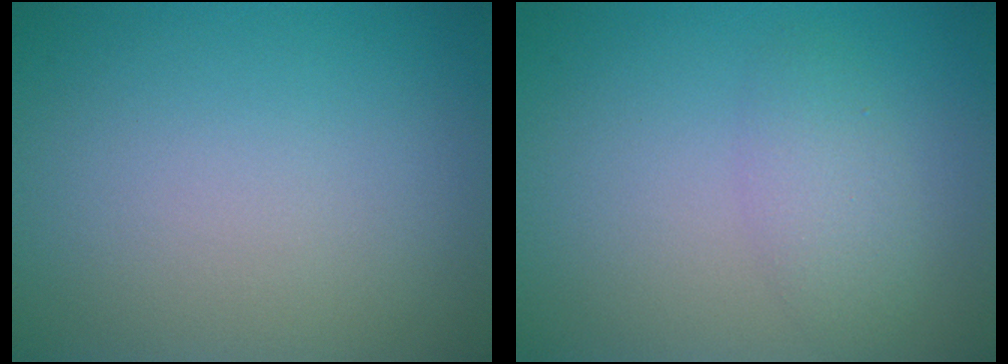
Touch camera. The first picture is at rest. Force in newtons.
{"total": 2.2, "press": 2.2, "slide": 0.1}